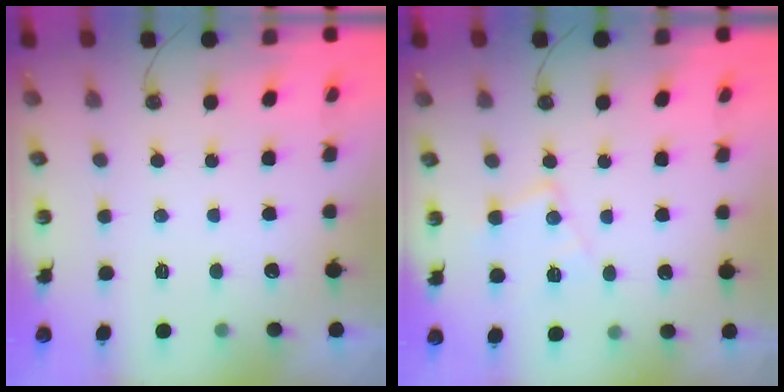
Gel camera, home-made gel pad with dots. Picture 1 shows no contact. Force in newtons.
{"total": 10.5, "press": 10.5, "slide": 0.5}